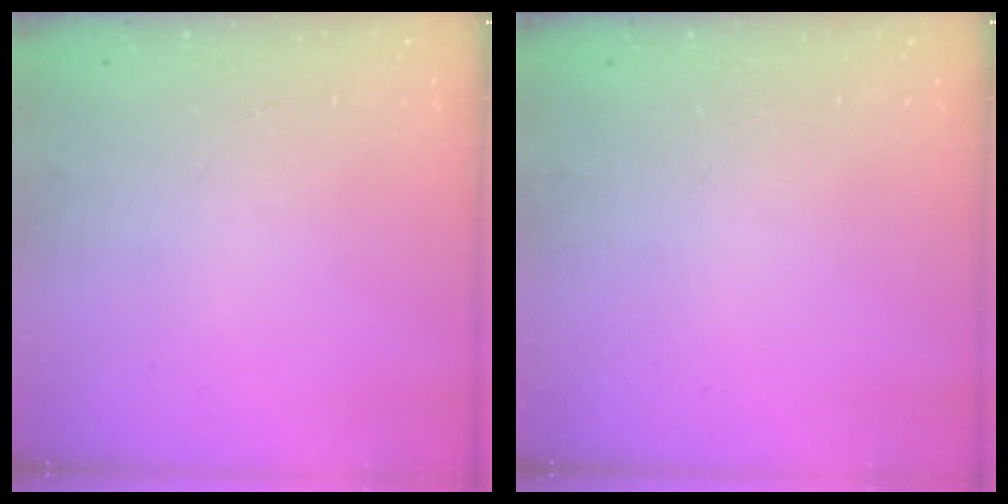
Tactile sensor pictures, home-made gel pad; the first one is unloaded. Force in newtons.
{"total": 0.0}